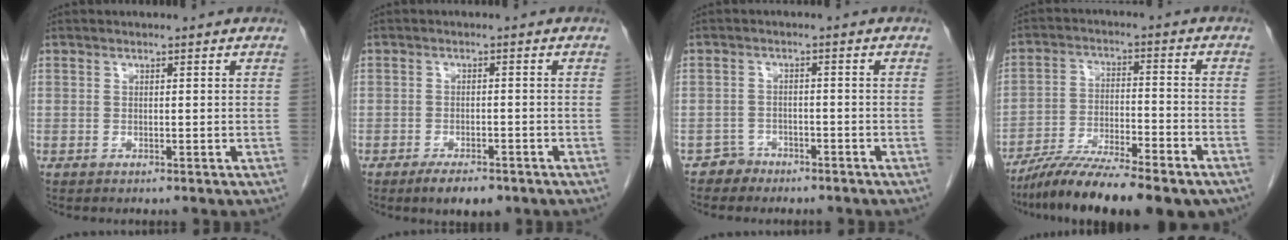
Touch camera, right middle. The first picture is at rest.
{"total": 4.3, "force": [-3.0, 1.5, 2.7], "torque": [-0.045, -0.003, -0.042]}
{"total": 2.7, "force": [-2.0, 1.7, -0.6], "torque": [0.005, 0.010, -0.036]}
{"total": 16.8, "force": [-13.5, 2.5, 9.6], "torque": [-0.146, -0.011, -0.220]}